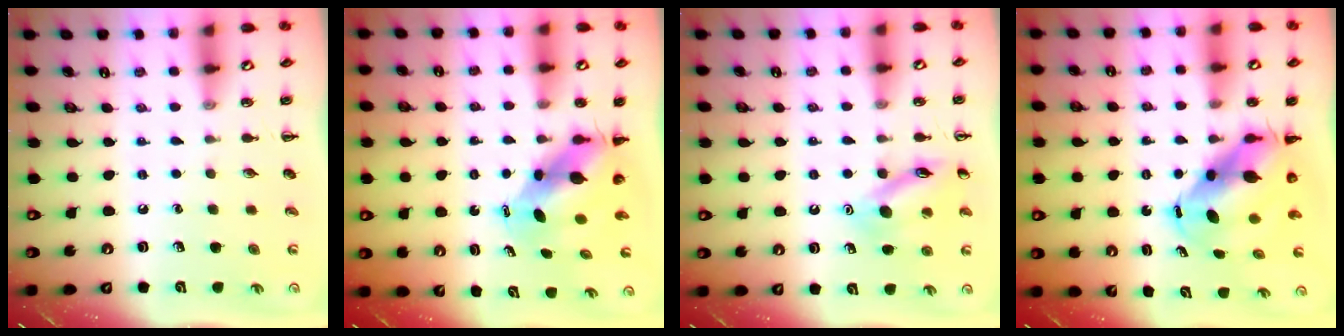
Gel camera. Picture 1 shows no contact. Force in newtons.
{"total": 5.7, "press": 5.5, "slide": 1.5}
{"total": 12.8, "press": 12.8, "slide": 1.1}
{"total": 9.0, "press": 8.8, "slide": 2.0}